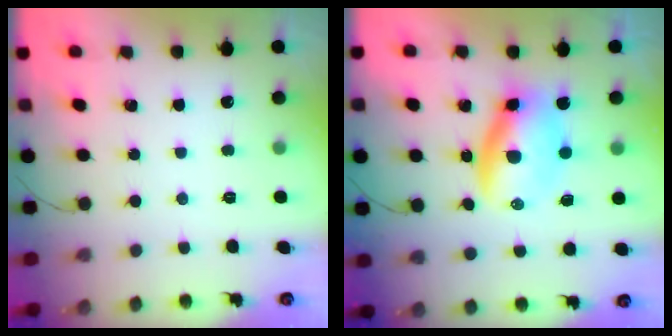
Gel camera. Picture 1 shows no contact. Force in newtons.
{"total": 6.9, "press": 6.7, "slide": 1.8}